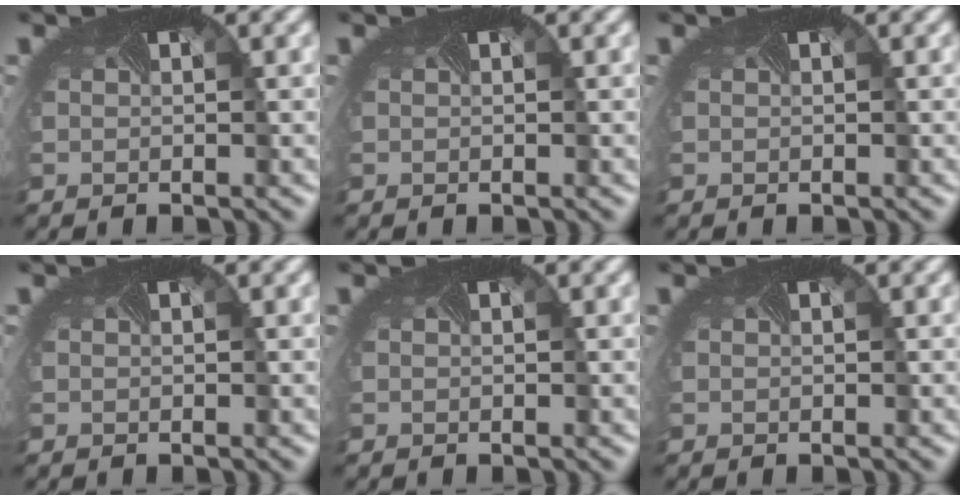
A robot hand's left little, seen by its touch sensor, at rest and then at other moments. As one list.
[{"total": 0.0}, {"total": 0.0}, {"total": 0.0}, {"total": 0.0}, {"total": 0.0}]